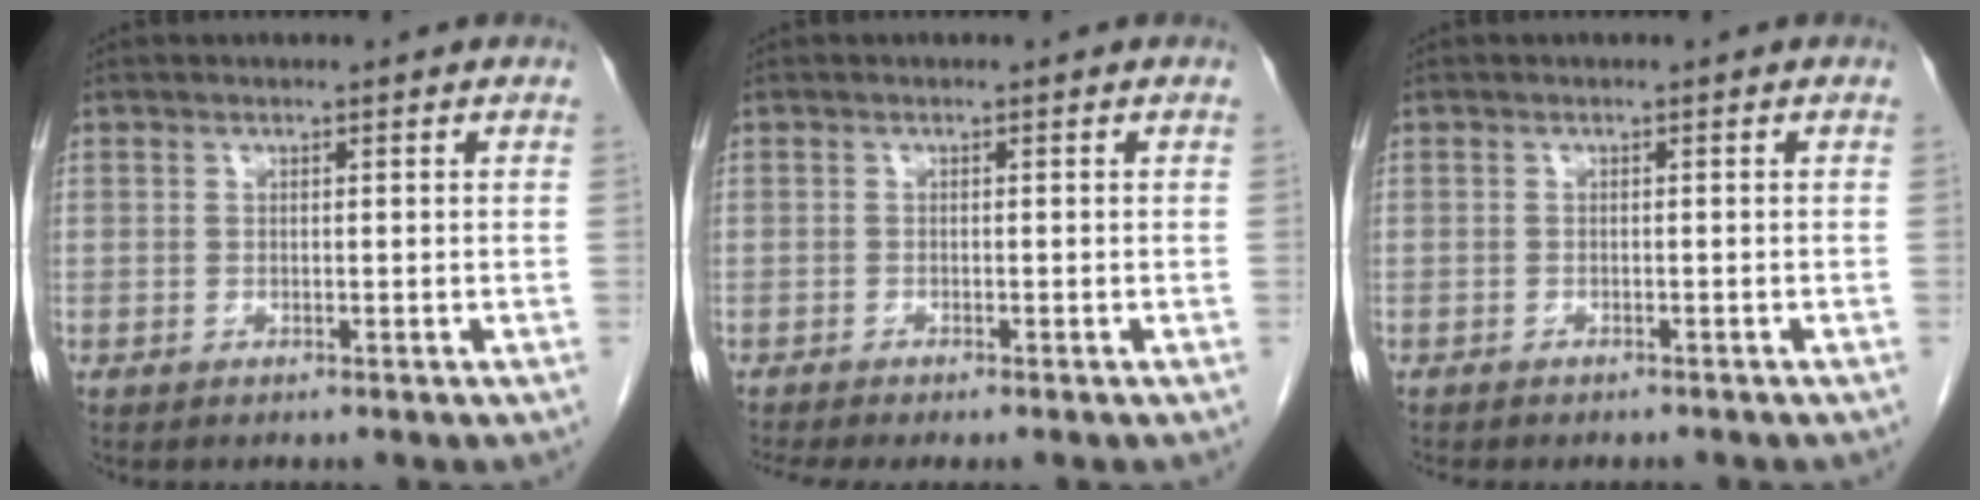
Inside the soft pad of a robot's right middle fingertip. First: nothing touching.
{"total": 2.4, "force": [-1.9, 0.2, 1.4], "torque": [-0.023, -0.010, -0.029]}
{"total": 3.4, "force": [-3.0, 0.9, 1.2], "torque": [-0.021, -0.007, -0.034]}